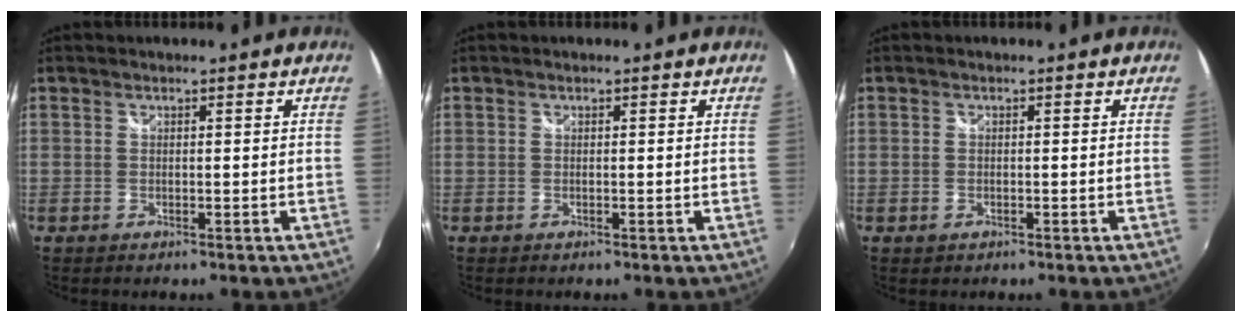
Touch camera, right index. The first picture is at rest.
{"total": 0.0}
{"total": 1.1, "force": [-0.6, 0.8, 0.5], "torque": [-0.009, -0.002, -0.009]}